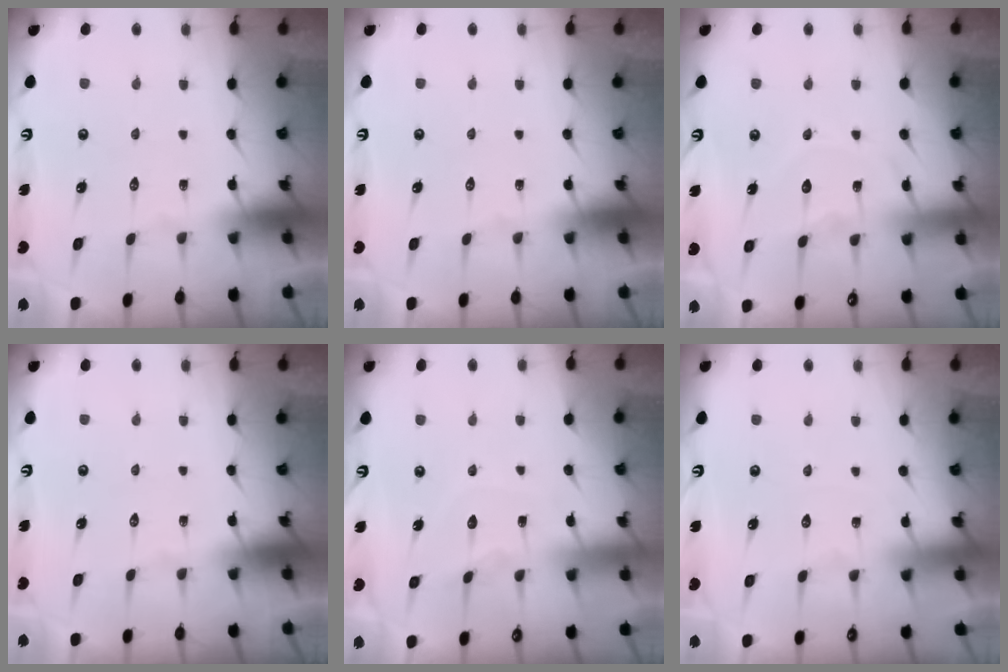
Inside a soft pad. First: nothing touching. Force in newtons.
{"total": 0.0}
{"total": 8.3, "press": 8.2, "slide": 0.9}
{"total": 0.0}
{"total": 5.2, "press": 5.2, "slide": 0.5}
{"total": 1.4, "press": 1.3, "slide": 0.3}